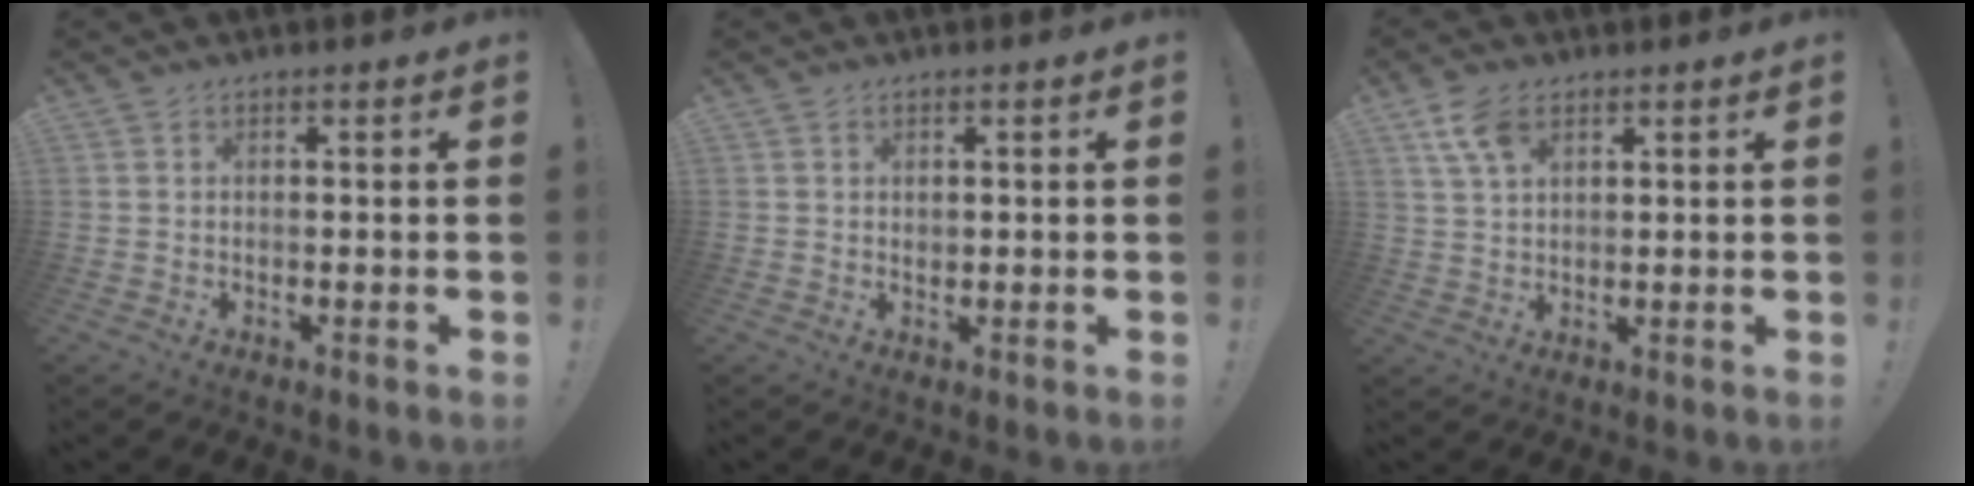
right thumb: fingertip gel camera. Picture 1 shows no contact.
{"total": 1.0, "force": [0.7, 0.6, 0.3], "torque": [0.001, -0.002, 0.012]}
{"total": 7.1, "force": [3.8, 3.8, 4.6], "torque": [-0.080, -0.011, 0.073]}